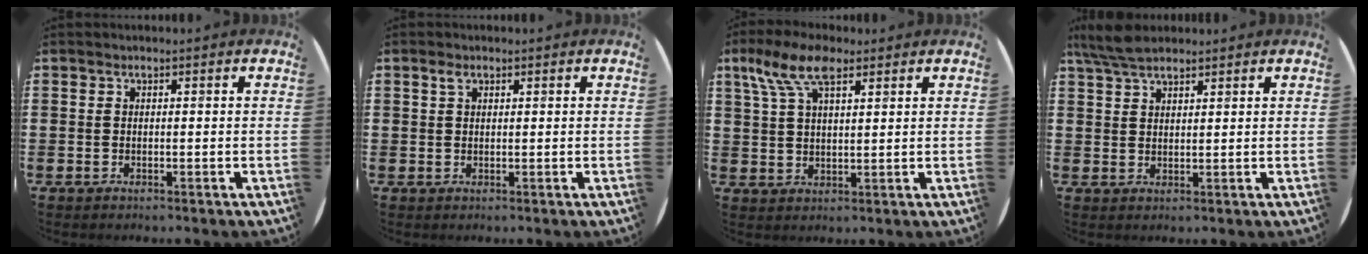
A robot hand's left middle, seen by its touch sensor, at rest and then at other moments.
{"total": 1.2, "force": [0.7, 0.7, 0.6], "torque": [-0.007, 0.002, 0.011]}
{"total": 7.5, "force": [4.6, 3.2, 5.0], "torque": [-0.111, 0.005, 0.083]}
{"total": 4.6, "force": [3.8, 1.2, 2.2], "torque": [-0.051, 0.001, 0.070]}